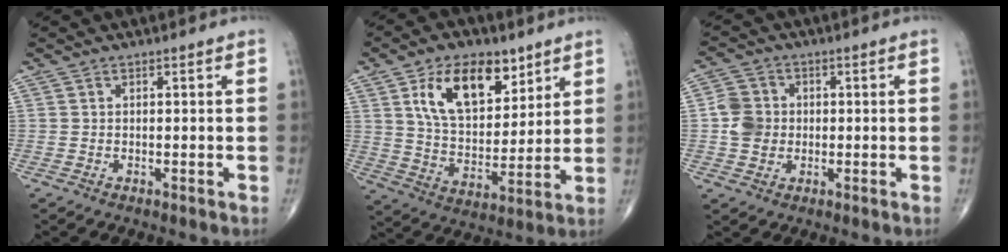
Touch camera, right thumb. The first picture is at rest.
{"total": 16.1, "force": [8.0, 9.1, 10.6], "torque": [-0.137, -0.038, 0.148]}
{"total": 5.9, "force": [-0.3, 5.3, 2.5], "torque": [-0.033, 0.007, -0.010]}